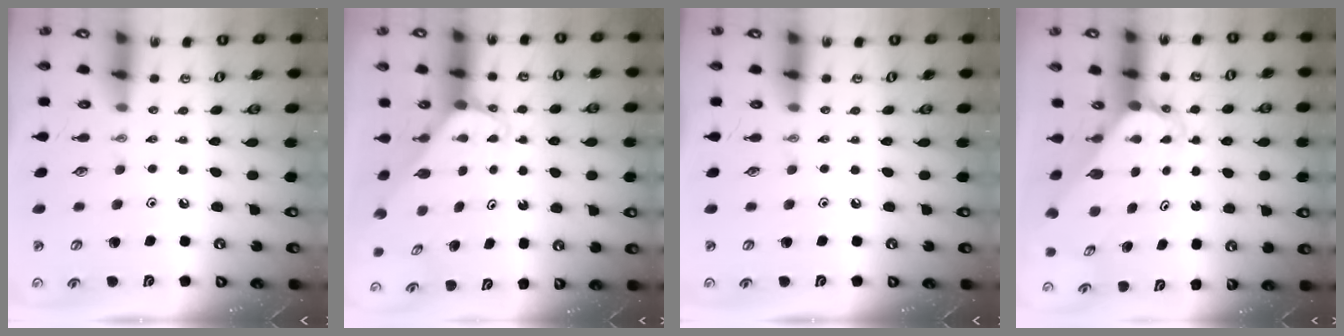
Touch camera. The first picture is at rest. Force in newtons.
{"total": 2.1, "press": 2.1, "slide": 0.1}
{"total": 0.0}
{"total": 3.7, "press": 3.7, "slide": 0.3}